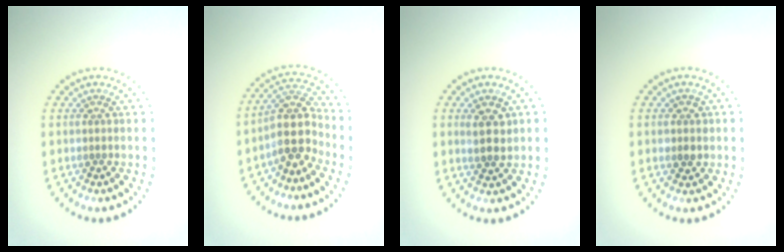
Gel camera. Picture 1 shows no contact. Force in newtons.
{"total": 4.2, "press": 3.5, "slide": 2.3}
{"total": 2.3, "press": 2.2, "slide": 0.8}
{"total": 1.5, "press": 1.4, "slide": 0.4}